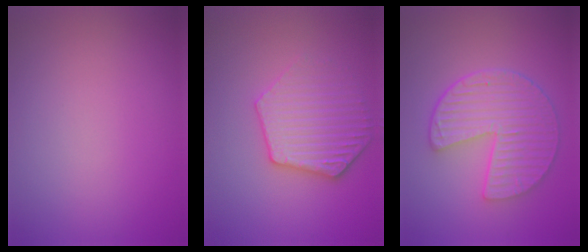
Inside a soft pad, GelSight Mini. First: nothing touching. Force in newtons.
{"total": 3.9, "press": 3.7, "slide": 1.2}
{"total": 6.3, "press": 4.6, "slide": 4.3}